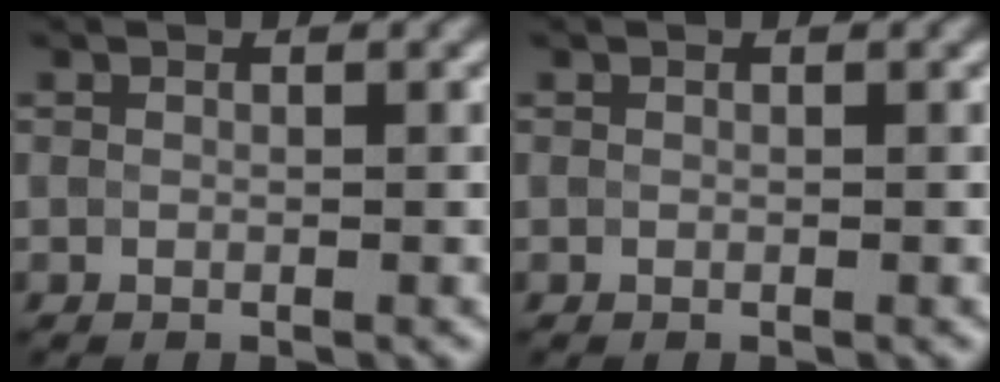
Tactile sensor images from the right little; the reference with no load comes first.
{"total": 0.0}